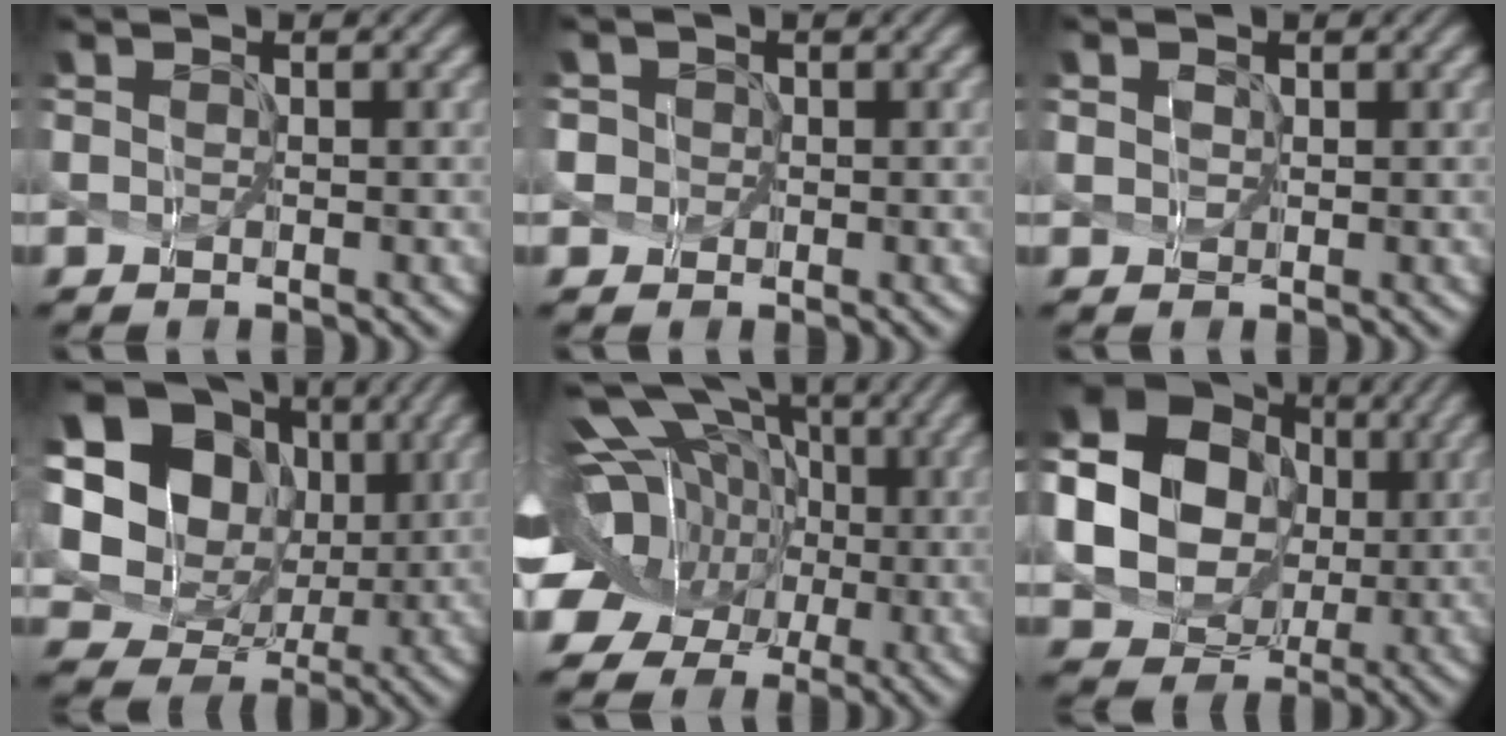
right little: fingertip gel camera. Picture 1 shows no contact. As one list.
[{"total": 4.4, "force": [-0.1, 4.3, 1.1], "torque": [-0.011, 0.028, -0.041]}, {"total": 1.9, "force": [1.0, 1.4, 0.9], "torque": [0.007, 0.019, -0.010]}, {"total": 15.2, "force": [4.2, 13.0, 6.6], "torque": [-0.181, 0.027, 0.068]}, {"total": 17.1, "force": [-0.1, 14.7, 8.7], "torque": [-0.190, 0.023, -0.030]}, {"total": 16.2, "force": [2.1, 14.3, 7.3], "torque": [-0.200, 0.031, 0.007]}]